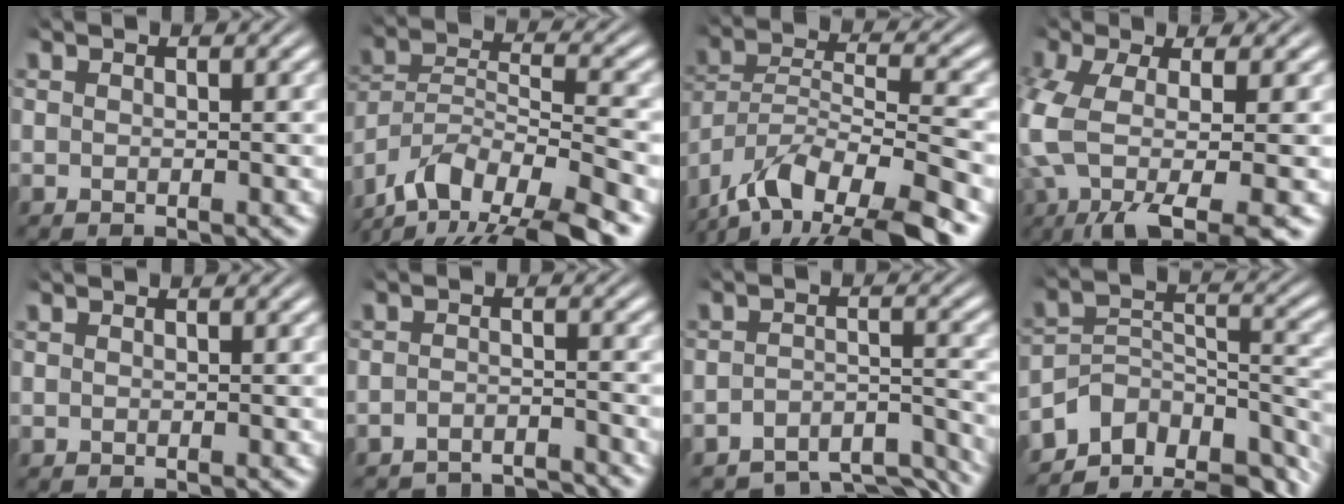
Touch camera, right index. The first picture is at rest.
{"total": 9.0, "force": [-5.1, 5.2, 5.3], "torque": [-0.115, -0.040, -0.069]}
{"total": 8.1, "force": [-4.2, 3.9, 5.7], "torque": [-0.118, -0.037, -0.052]}
{"total": 8.9, "force": [-3.9, 3.9, 6.9], "torque": [-0.164, -0.049, -0.038]}
{"total": 0.0}
{"total": 5.3, "force": [-5.3, 0.5, 0.3], "torque": [0.004, -0.018, -0.083]}
{"total": 8.8, "force": [-7.9, 2.7, 2.9], "torque": [-0.028, -0.024, -0.118]}
{"total": 15.5, "force": [-8.7, 9.9, 8.1], "torque": [-0.127, -0.050, -0.125]}